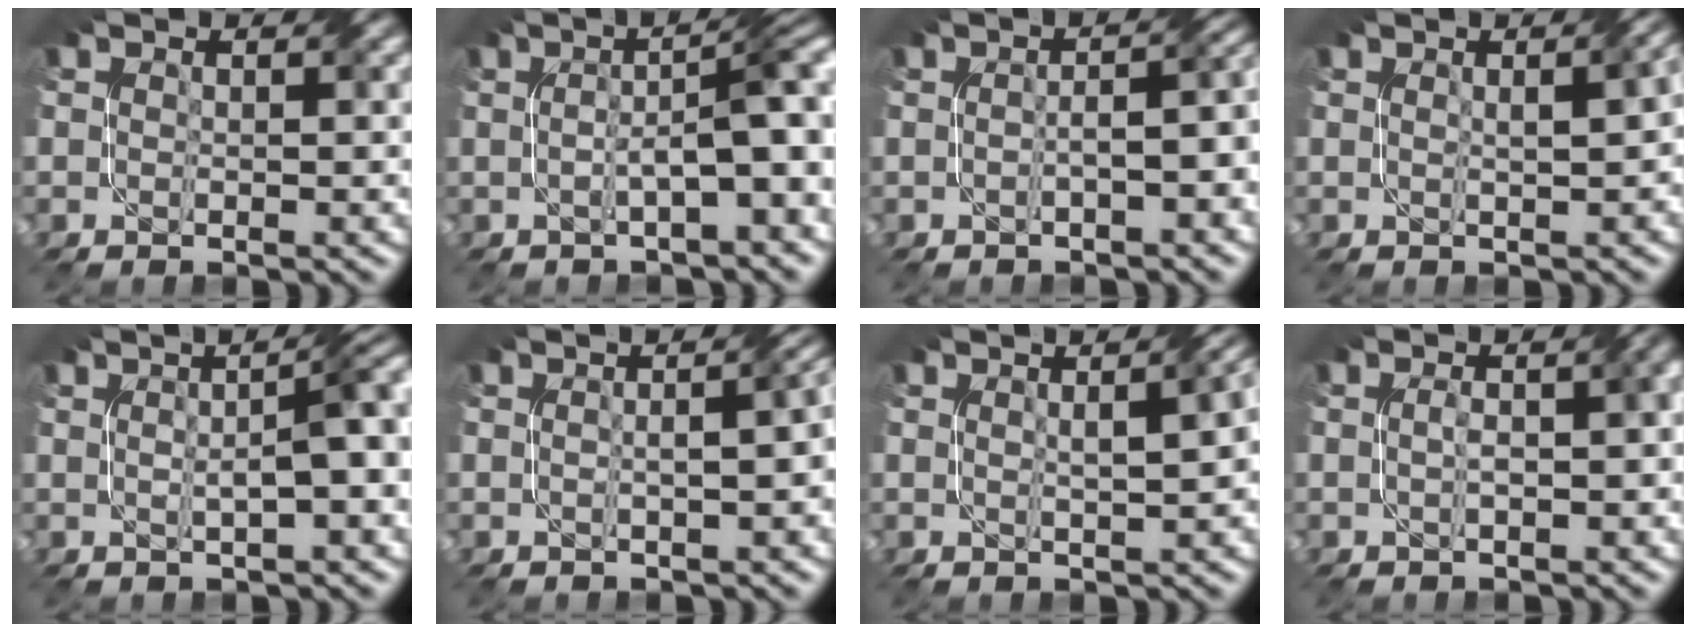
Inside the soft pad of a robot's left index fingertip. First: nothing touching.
{"total": 7.0, "force": [-0.1, 1.7, 6.8], "torque": [-0.094, 0.015, -0.004]}
{"total": 5.0, "force": [-0.9, 1.7, 4.6], "torque": [-0.044, 0.011, -0.015]}
{"total": 3.6, "force": [0.4, 1.0, 3.5], "torque": [-0.031, 0.010, 0.013]}
{"total": 6.4, "force": [1.0, 1.6, 6.2], "torque": [-0.065, 0.020, 0.008]}
{"total": 6.0, "force": [-0.1, 2.6, 5.4], "torque": [-0.033, 0.013, -0.004]}
{"total": 5.9, "force": [1.0, 2.0, 5.4], "torque": [-0.034, 0.024, 0.009]}
{"total": 4.8, "force": [-0.3, 2.0, 4.3], "torque": [-0.040, 0.011, -0.006]}